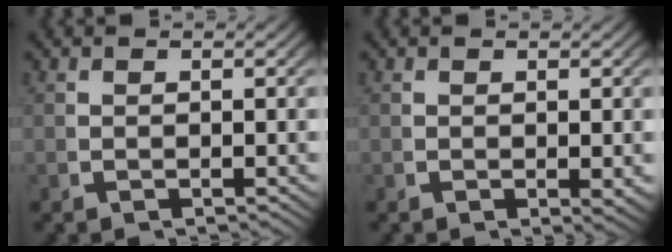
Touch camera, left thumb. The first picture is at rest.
{"total": 1.2, "force": [0.1, 0.5, 1.1], "torque": [-0.013, -0.004, 0.005]}